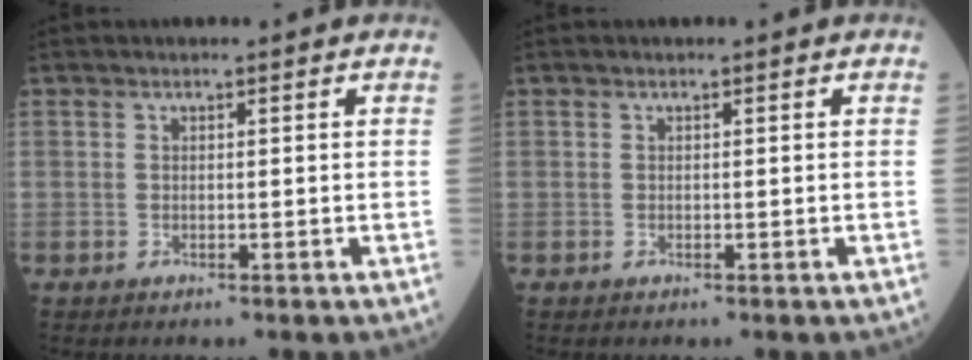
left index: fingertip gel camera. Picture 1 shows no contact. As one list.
[{"total": 0.0}]